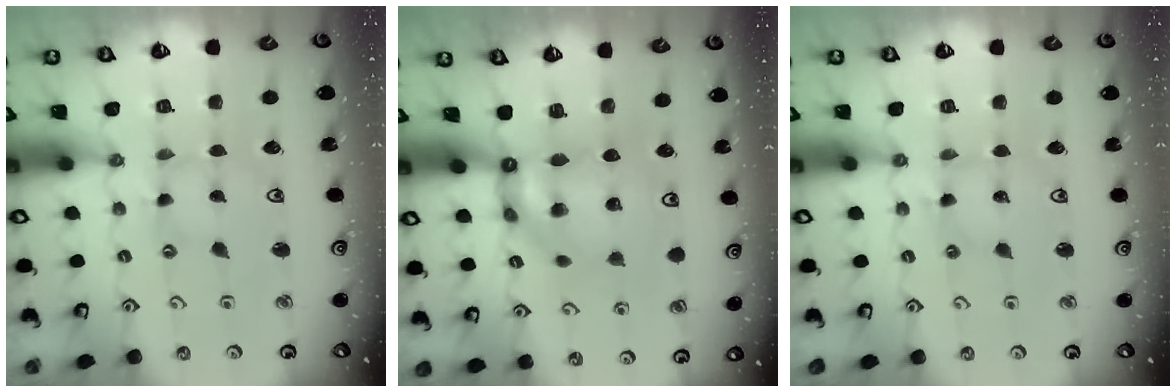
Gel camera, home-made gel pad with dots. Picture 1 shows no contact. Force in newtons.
{"total": 8.1, "press": 8.0, "slide": 0.8}
{"total": 2.7, "press": 2.7, "slide": 0.2}